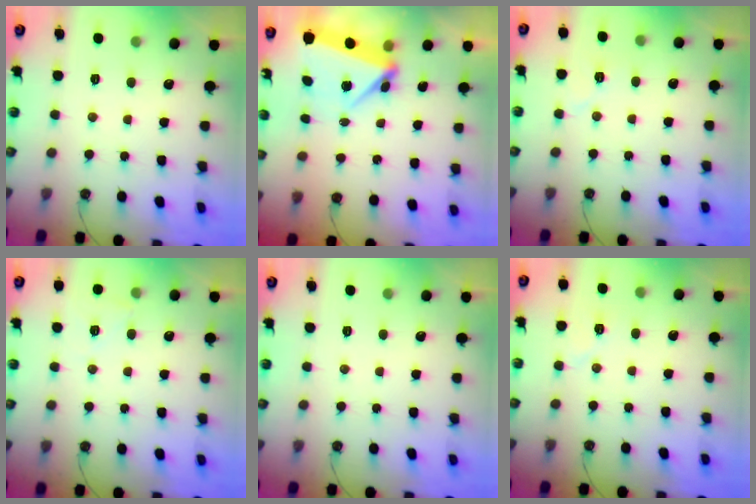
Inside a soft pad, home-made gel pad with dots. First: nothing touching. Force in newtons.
{"total": 5.5, "press": 5.5, "slide": 0.8}
{"total": 6.7, "press": 6.3, "slide": 2.2}
{"total": 8.8, "press": 5.7, "slide": 6.7}
{"total": 0.0}
{"total": 5.6, "press": 5.6, "slide": 0.7}